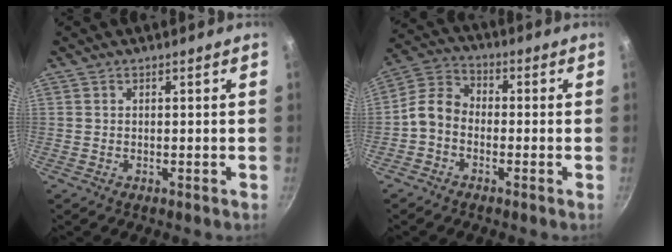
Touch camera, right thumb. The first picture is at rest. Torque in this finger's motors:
{"motor_torque": [0.20, 0.15, 0.96, -0.53, 0.03]}